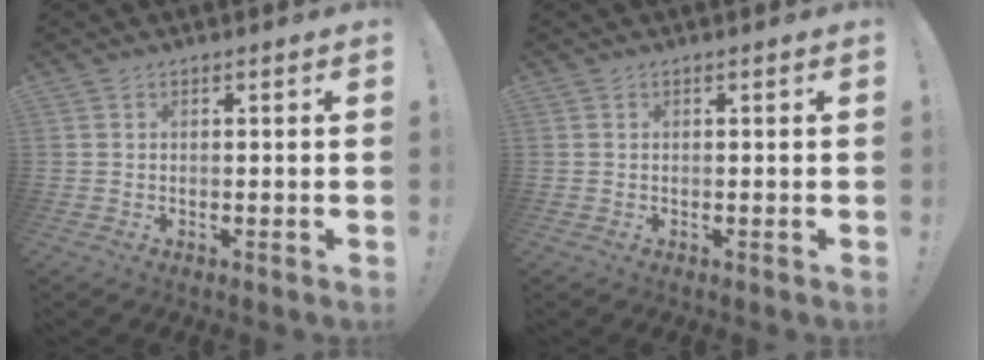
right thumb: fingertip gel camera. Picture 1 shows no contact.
{"total": 0.0}